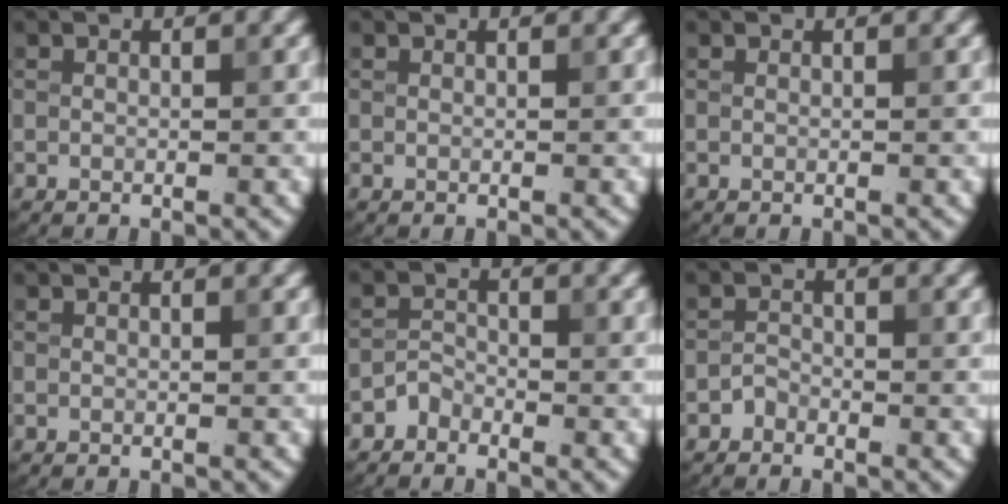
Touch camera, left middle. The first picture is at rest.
{"total": 0.0}
{"total": 0.0}
{"total": 0.0}
{"total": 1.5, "force": [-1.3, 0.7, 0.2], "torque": [0.000, 0.008, -0.028]}
{"total": 1.1, "force": [-0.9, 0.6, 0.1], "torque": [0.001, 0.005, -0.019]}